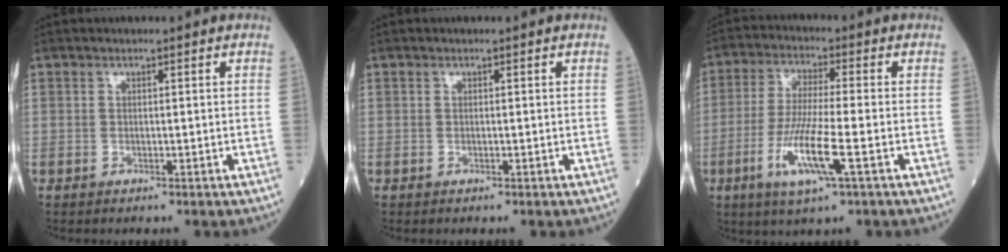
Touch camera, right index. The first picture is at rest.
{"total": 0.0}
{"total": 10.1, "force": [-3.6, 0.3, 9.5], "torque": [-0.194, -0.018, -0.072]}